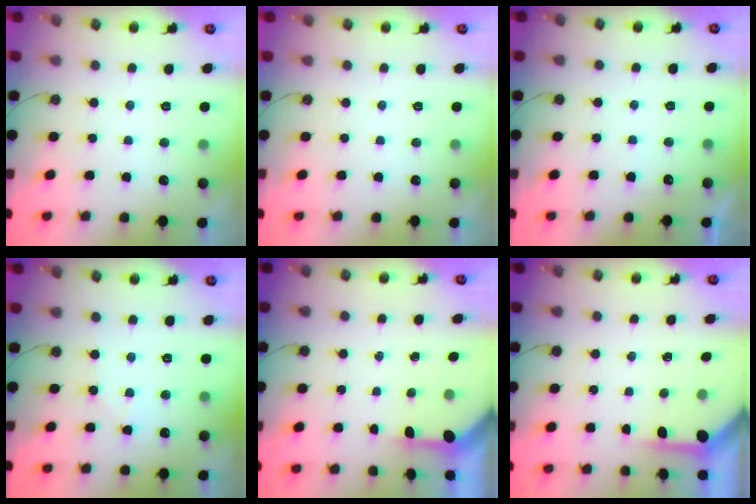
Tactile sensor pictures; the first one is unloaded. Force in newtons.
{"total": 0.0}
{"total": 2.8, "press": 2.8, "slide": 0.5}
{"total": 4.0, "press": 4.0, "slide": 0.7}
{"total": 3.0, "press": 3.0, "slide": 0.2}
{"total": 3.8, "press": 3.8, "slide": 0.3}